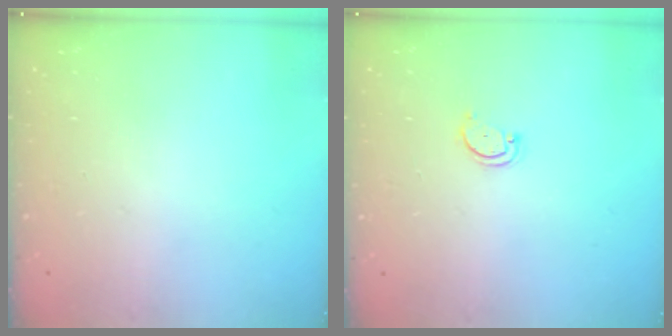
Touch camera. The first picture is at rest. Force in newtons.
{"total": 2.8, "press": 2.8, "slide": 0.3}